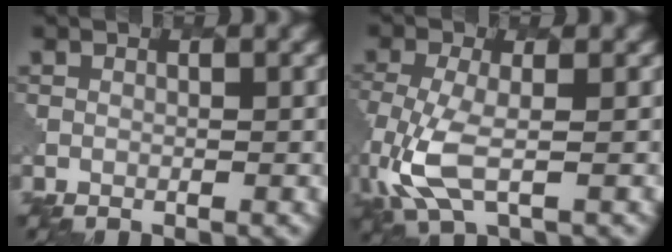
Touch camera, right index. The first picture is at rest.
{"total": 5.0, "force": [-1.6, 2.1, 4.2], "torque": [-0.116, -0.016, -0.039]}